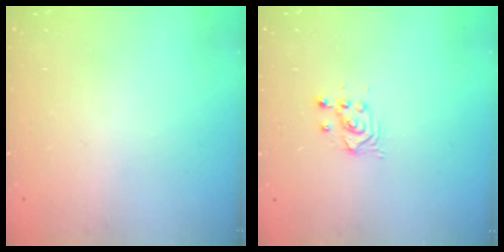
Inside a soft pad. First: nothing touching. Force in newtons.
{"total": 2.4, "press": 2.4, "slide": 0.2}